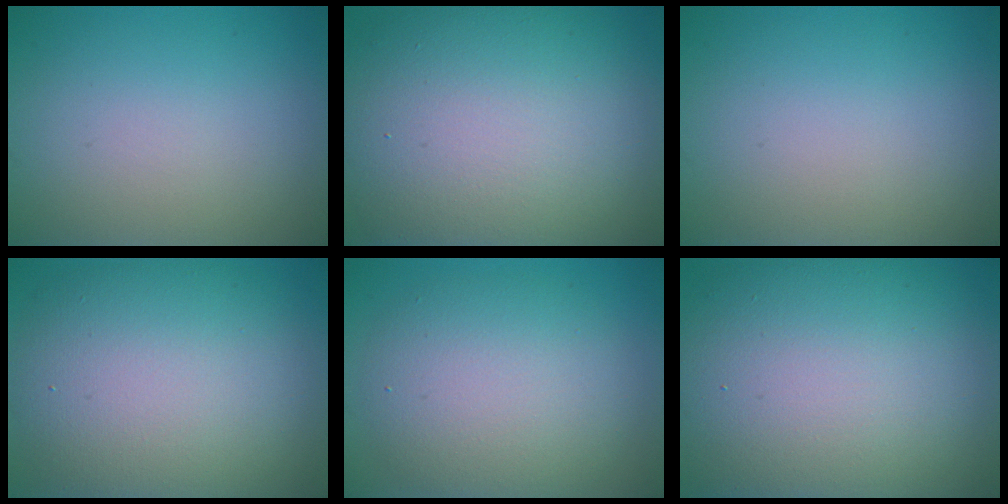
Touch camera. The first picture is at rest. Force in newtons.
{"total": 15.7, "press": 15.7, "slide": 0.9}
{"total": 0.0}
{"total": 12.0, "press": 12.0, "slide": 0.5}
{"total": 6.5, "press": 6.5, "slide": 0.1}
{"total": 16.1, "press": 16.1, "slide": 0.9}